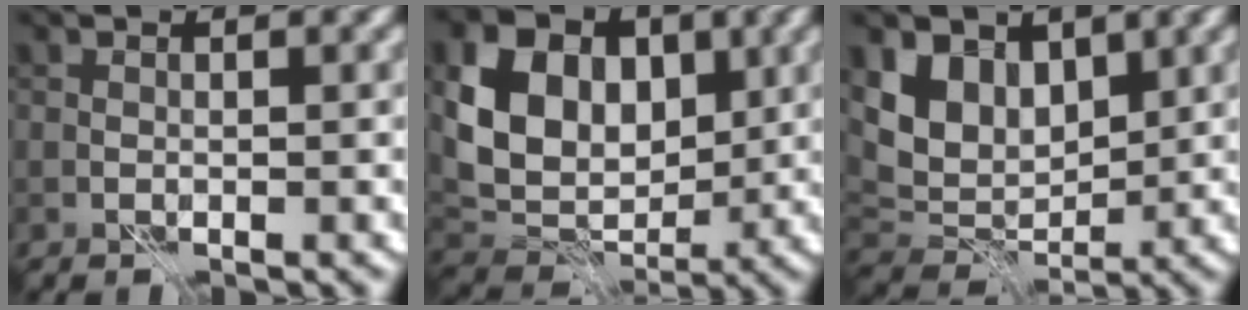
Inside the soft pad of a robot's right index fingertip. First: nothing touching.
{"total": 9.2, "force": [2.7, 6.8, 5.6], "torque": [-0.110, -0.004, 0.039]}
{"total": 5.7, "force": [2.9, 3.9, 2.9], "torque": [-0.058, -0.009, 0.045]}